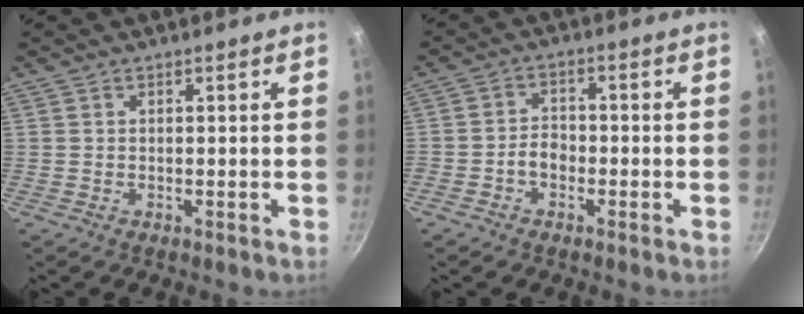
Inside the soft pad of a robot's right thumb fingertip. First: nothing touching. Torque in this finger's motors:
{"motor_torque": [0.39, 0.55, 0.14, 0.15, -0.02]}